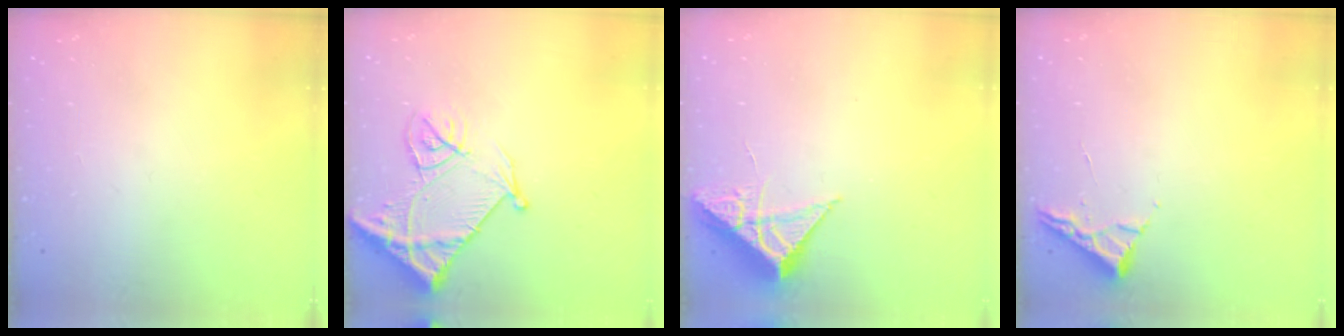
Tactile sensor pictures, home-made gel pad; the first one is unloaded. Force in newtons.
{"total": 13.7, "press": 13.6, "slide": 1.6}
{"total": 7.0, "press": 7.0, "slide": 0.3}
{"total": 3.1, "press": 3.0, "slide": 0.4}